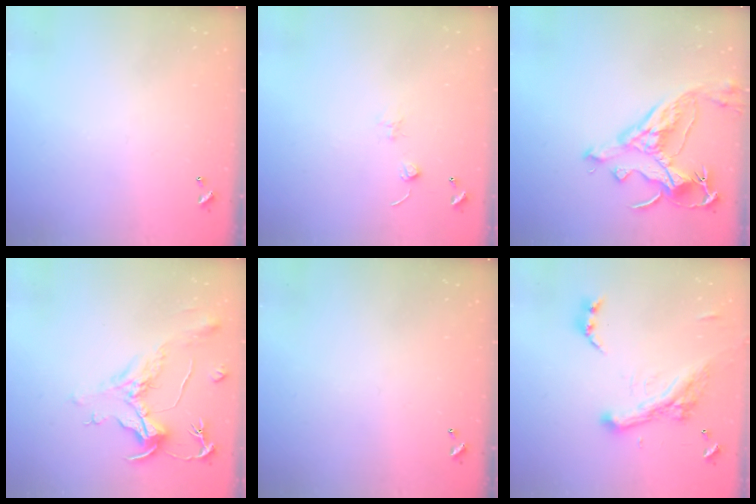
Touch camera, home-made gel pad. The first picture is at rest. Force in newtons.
{"total": 0.0}
{"total": 9.1, "press": 9.0, "slide": 1.6}
{"total": 2.2, "press": 1.8, "slide": 1.3}
{"total": 0.0}
{"total": 6.5, "press": 6.3, "slide": 1.6}